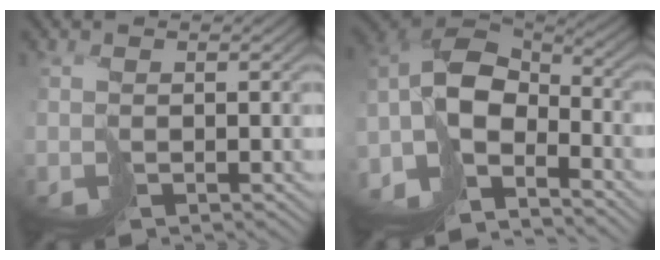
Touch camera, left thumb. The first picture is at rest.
{"total": 11.9, "force": [-7.1, 6.4, 7.0], "torque": [-0.167, -0.017, -0.130]}